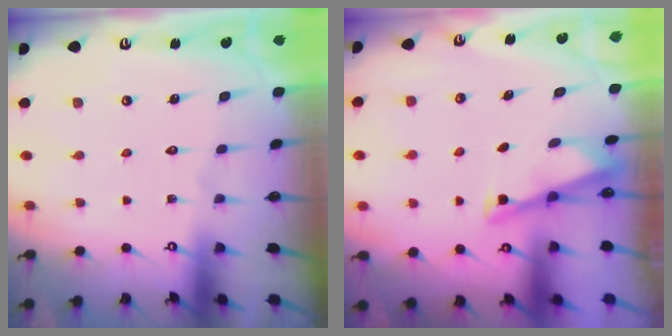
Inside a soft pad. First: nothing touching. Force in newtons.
{"total": 3.4, "press": 3.4, "slide": 0.3}